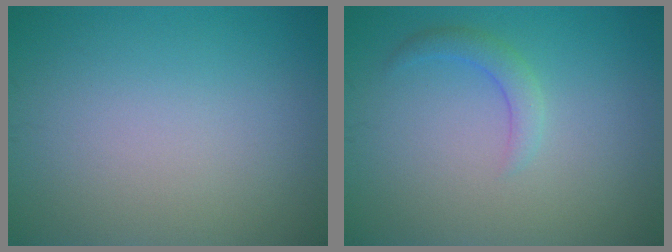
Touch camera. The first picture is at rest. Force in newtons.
{"total": 1.7, "press": 1.7, "slide": 0.1}